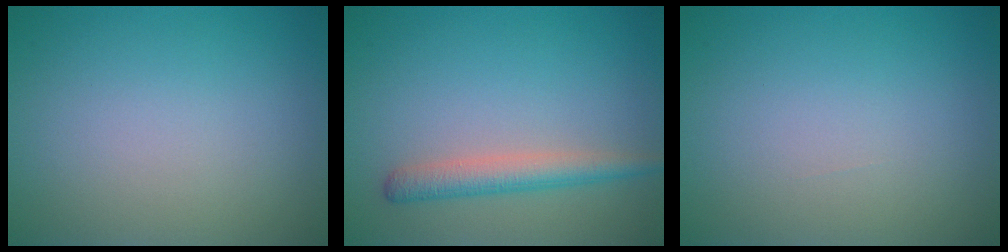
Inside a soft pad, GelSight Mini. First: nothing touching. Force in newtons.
{"total": 2.8, "press": 2.8, "slide": 0.1}
{"total": 0.0}